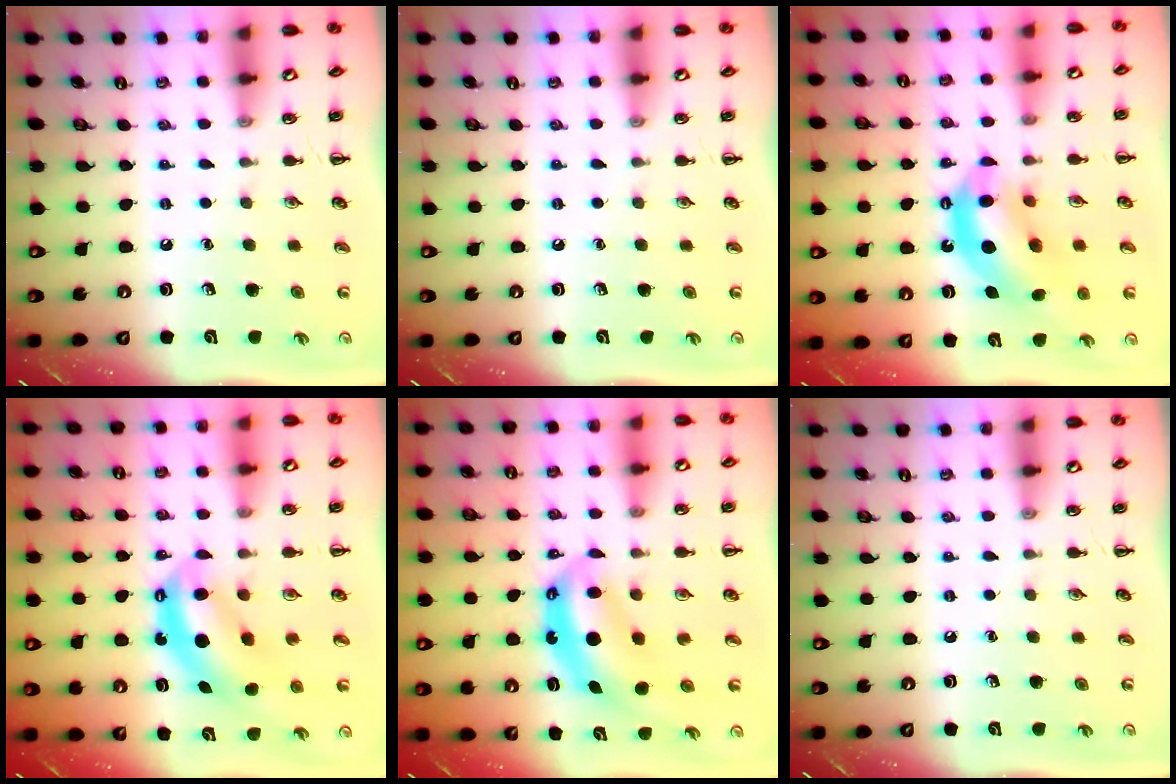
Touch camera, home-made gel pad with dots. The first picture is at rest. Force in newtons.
{"total": 0.0}
{"total": 12.6, "press": 12.1, "slide": 3.4}
{"total": 6.8, "press": 6.6, "slide": 1.7}
{"total": 6.8, "press": 6.7, "slide": 1.1}
{"total": 0.0}